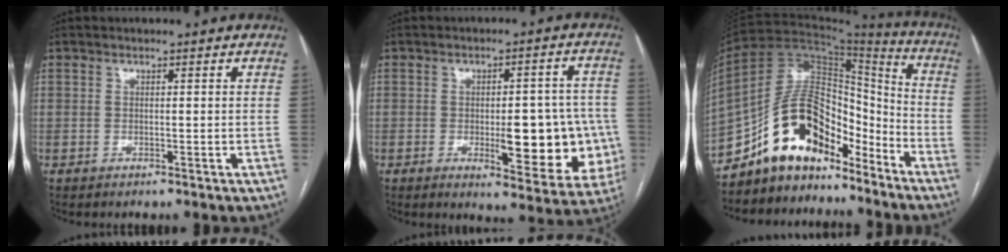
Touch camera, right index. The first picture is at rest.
{"total": 14.2, "force": [-2.7, 4.9, 13.0], "torque": [-0.132, 0.012, -0.020]}
{"total": 16.2, "force": [-12.1, 6.5, 8.5], "torque": [-0.146, 0.049, -0.211]}